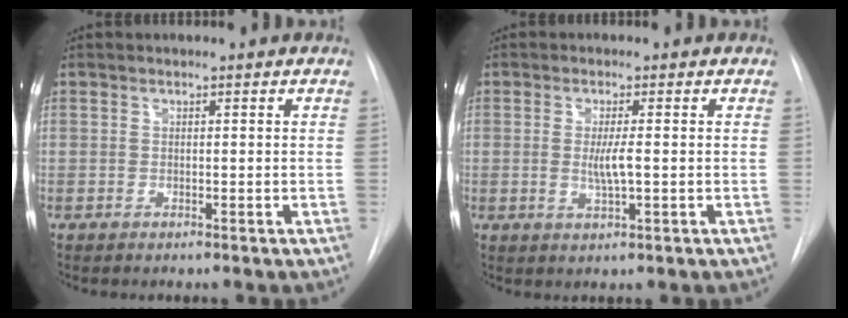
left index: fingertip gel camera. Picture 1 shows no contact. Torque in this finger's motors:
{"motor_torque": [0.57, -0.26, 0.11, 0.05]}